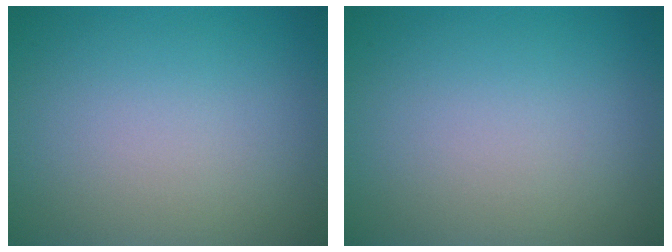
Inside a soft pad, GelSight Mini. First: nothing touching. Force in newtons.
{"total": 0.0}